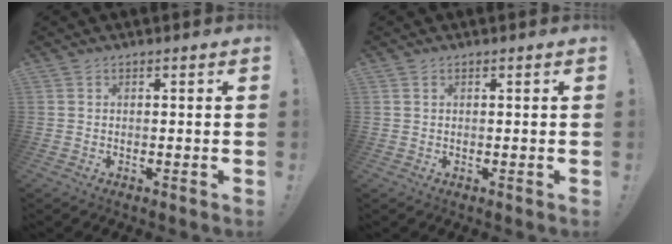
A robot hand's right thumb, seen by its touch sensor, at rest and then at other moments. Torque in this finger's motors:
{"motor_torque": [-0.73, 0.03, 0.02, 0.78, -0.22]}